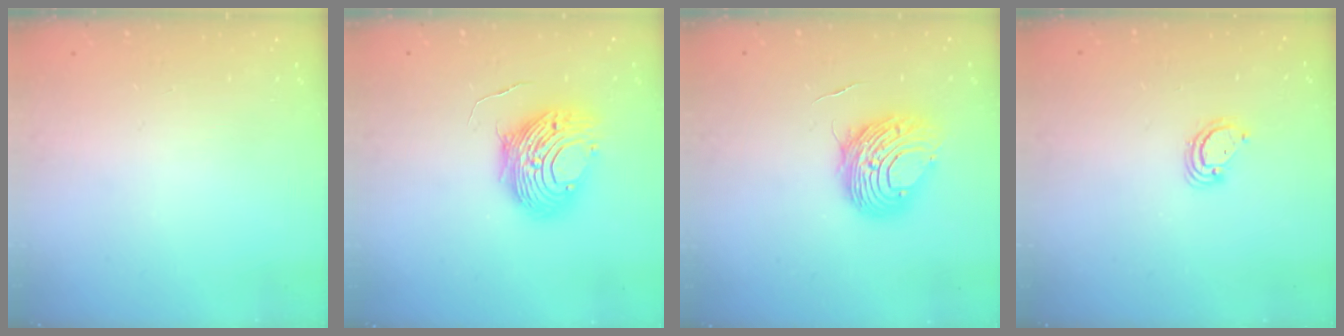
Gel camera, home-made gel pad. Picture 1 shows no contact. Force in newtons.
{"total": 12.5, "press": 12.4, "slide": 1.4}
{"total": 9.5, "press": 9.5, "slide": 1.0}
{"total": 3.5, "press": 3.5, "slide": 0.1}